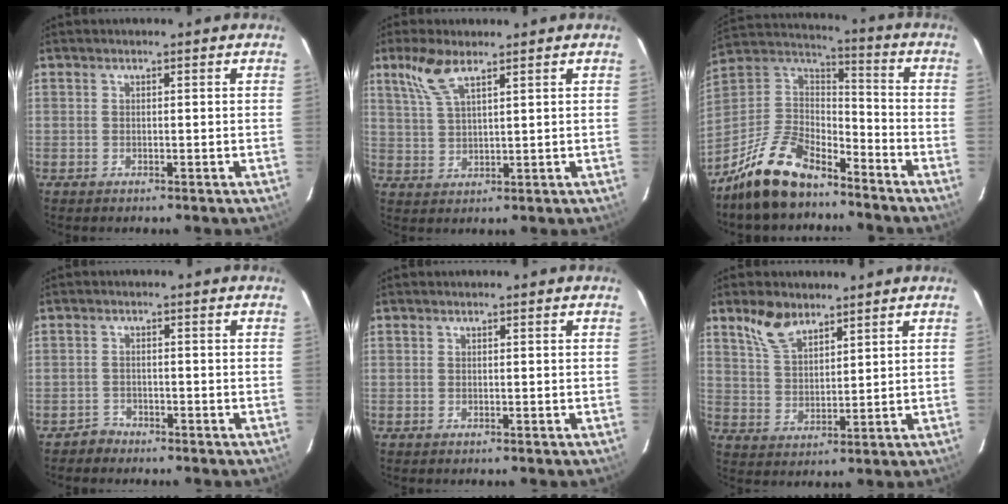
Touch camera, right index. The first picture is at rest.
{"total": 6.3, "force": [4.1, 1.7, 4.5], "torque": [-0.100, 0.008, 0.088]}
{"total": 17.9, "force": [-13.4, 7.4, 9.3], "torque": [-0.212, 0.007, -0.244]}
{"total": 2.0, "force": [-1.6, 1.1, -0.4], "torque": [0.006, 0.010, -0.030]}
{"total": 0.0}
{"total": 7.3, "force": [5.4, 3.4, 3.7], "torque": [-0.068, 0.012, 0.109]}